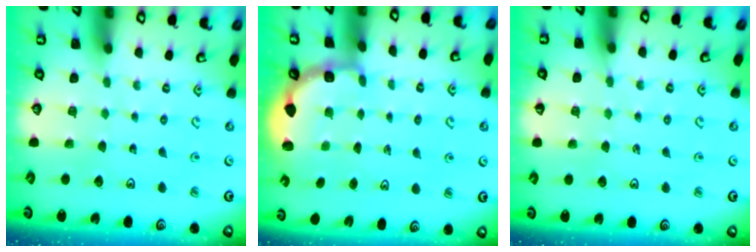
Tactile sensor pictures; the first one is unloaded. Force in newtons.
{"total": 2.8, "press": 2.4, "slide": 1.4}
{"total": 3.5, "press": 3.5, "slide": 0.6}